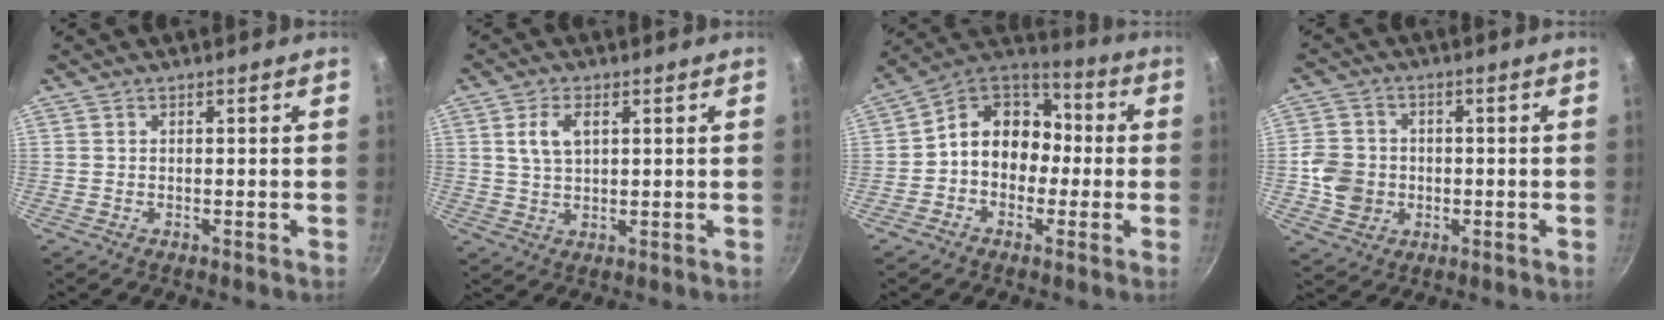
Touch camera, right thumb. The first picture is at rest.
{"total": 5.3, "force": [1.7, 2.9, 4.1], "torque": [-0.078, -0.002, 0.035]}
{"total": 13.6, "force": [-0.9, 10.6, 8.5], "torque": [-0.092, 0.046, -0.032]}
{"total": 7.5, "force": [-1.0, 6.7, 3.3], "torque": [-0.040, 0.010, -0.016]}